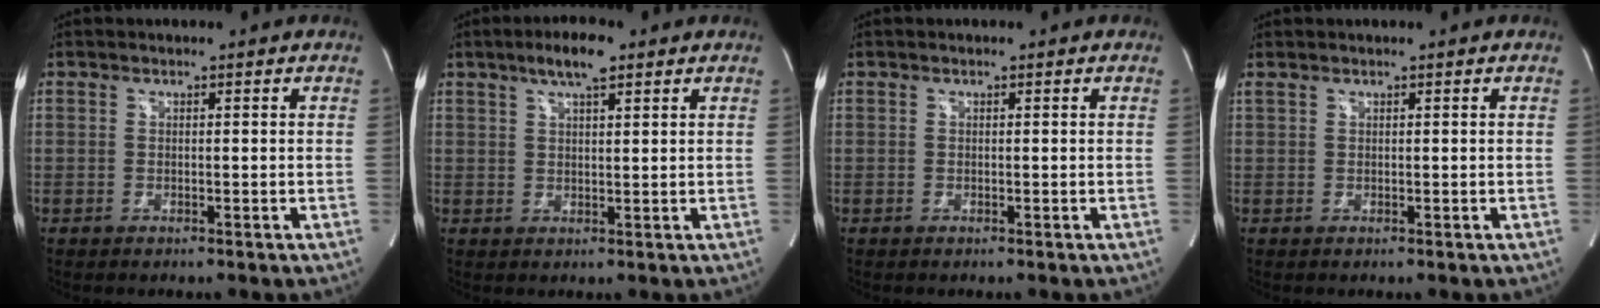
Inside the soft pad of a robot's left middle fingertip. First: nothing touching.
{"total": 5.2, "force": [3.3, 1.2, 3.8], "torque": [-0.071, 0.008, 0.055]}
{"total": 0.0}
{"total": 0.6, "force": [0.6, 0.0, 0.1], "torque": [-0.016, 0.010, 0.020]}